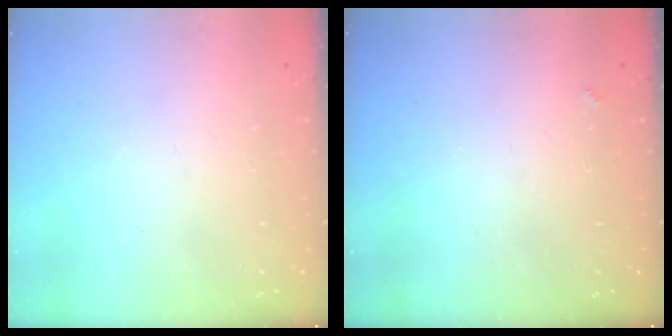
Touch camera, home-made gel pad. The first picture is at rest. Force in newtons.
{"total": 1.4, "press": 1.3, "slide": 0.4}